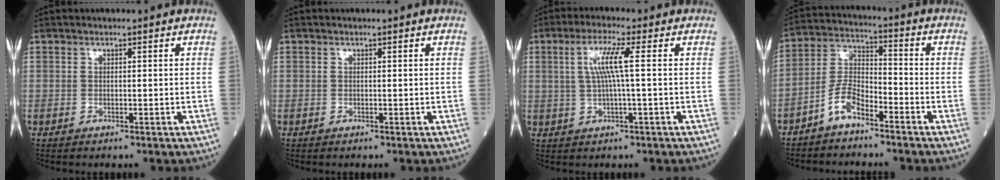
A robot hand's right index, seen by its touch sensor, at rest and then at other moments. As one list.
[{"total": 0.0}, {"total": 5.5, "force": [0.9, -0.5, 5.4], "torque": [-0.110, 0.009, 0.021]}, {"total": 6.4, "force": [-4.4, 2.5, 3.9], "torque": [-0.086, 0.009, -0.092]}]